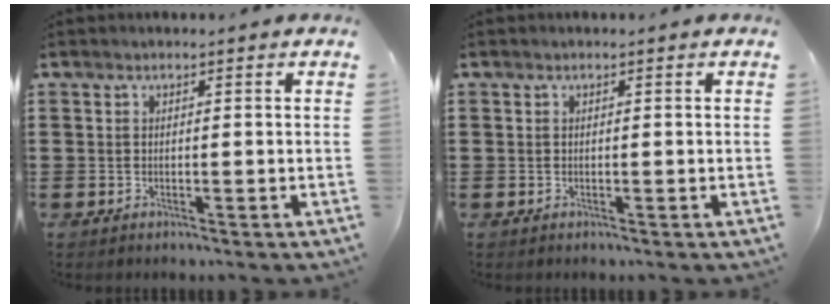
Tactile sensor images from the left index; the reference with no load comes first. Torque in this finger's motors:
{"motor_torque": [0.00, 0.00, 0.00, 0.00]}